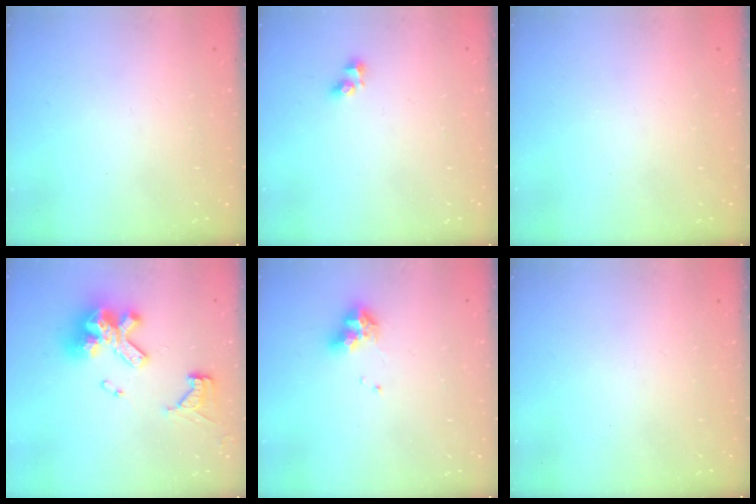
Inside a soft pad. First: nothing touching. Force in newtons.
{"total": 2.4, "press": 2.4, "slide": 0.2}
{"total": 0.0}
{"total": 16.4, "press": 16.3, "slide": 2.0}
{"total": 7.6, "press": 7.5, "slide": 0.8}
{"total": 0.0}